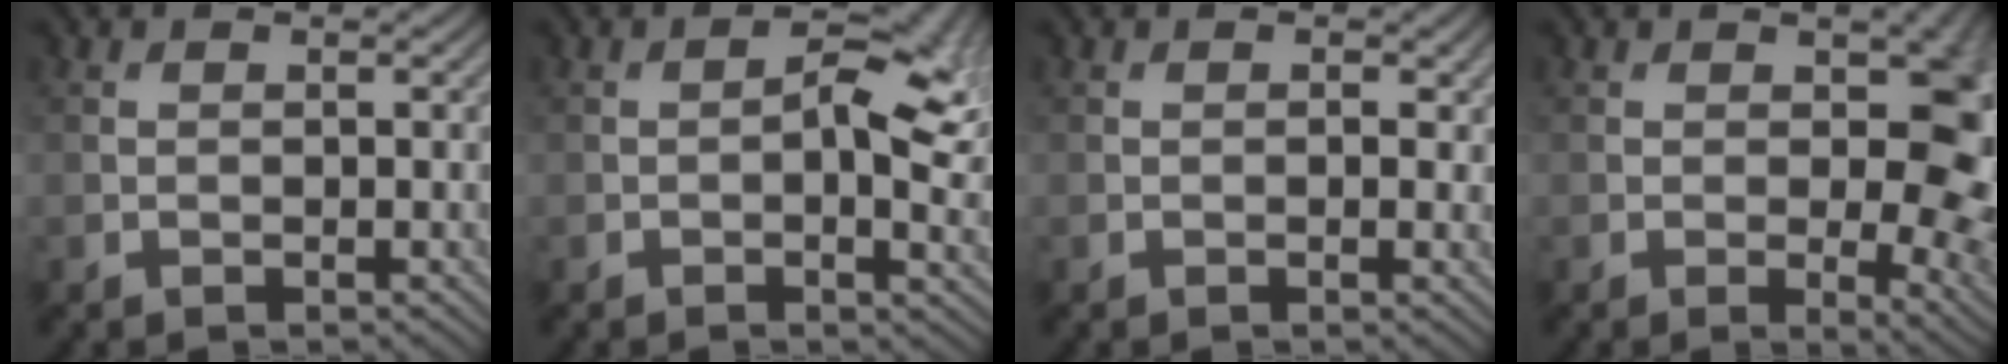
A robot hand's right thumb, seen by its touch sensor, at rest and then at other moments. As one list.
[{"total": 8.0, "force": [0.5, 3.8, 7.0], "torque": [-0.106, -0.006, 0.007]}, {"total": 0.9, "force": [0.0, 0.4, 0.8], "torque": [-0.007, -0.005, -0.001]}, {"total": 9.7, "force": [0.4, 4.9, 8.3], "torque": [-0.099, -0.010, 0.010]}]